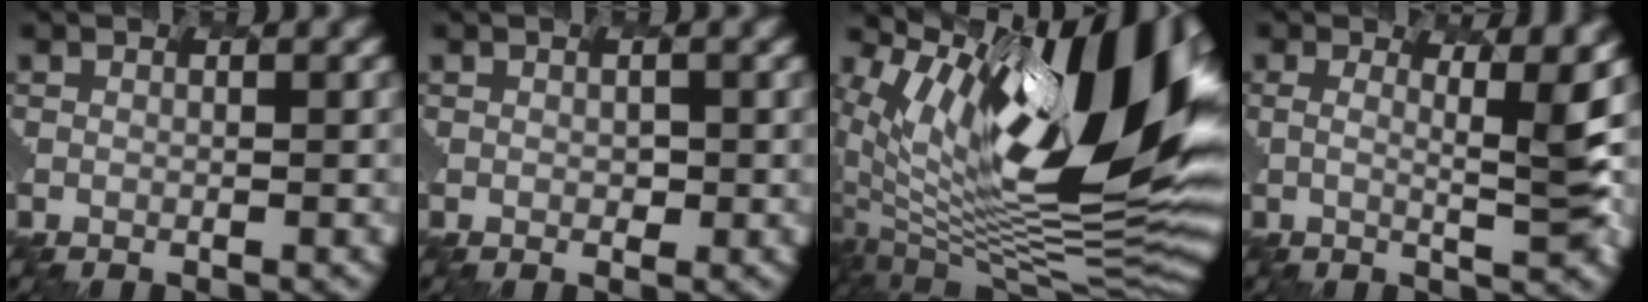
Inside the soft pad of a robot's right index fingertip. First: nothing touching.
{"total": 0.7, "force": [0.0, 0.7, 0.0], "torque": [-0.012, -0.003, -0.002]}
{"total": 15.6, "force": [6.7, 6.6, 12.5], "torque": [-0.208, 0.027, 0.103]}
{"total": 2.5, "force": [1.1, -0.2, 2.2], "torque": [-0.044, 0.010, 0.006]}